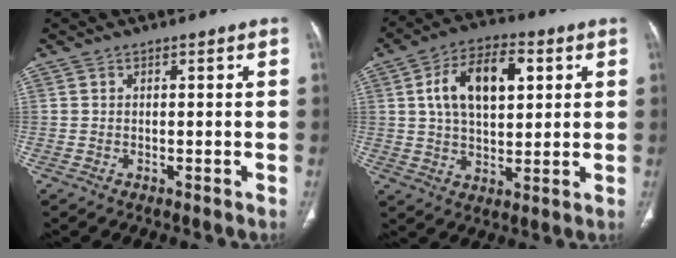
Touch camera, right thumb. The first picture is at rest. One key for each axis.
{"total": 13.9, "fx": 3.8, "fy": 7.7, "fz": 10.9, "tx": -0.171, "ty": 0.005, "tz": 0.063}